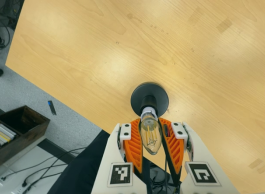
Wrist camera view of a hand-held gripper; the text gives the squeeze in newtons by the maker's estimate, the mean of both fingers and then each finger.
{"total": 20.3, "left": 18.5, "right": 22.1}